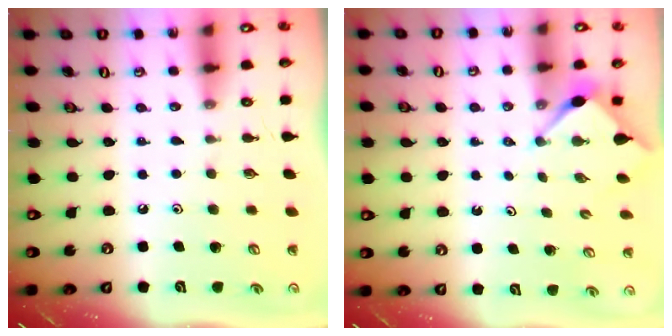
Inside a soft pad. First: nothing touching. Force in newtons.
{"total": 2.6, "press": 2.6, "slide": 0.4}